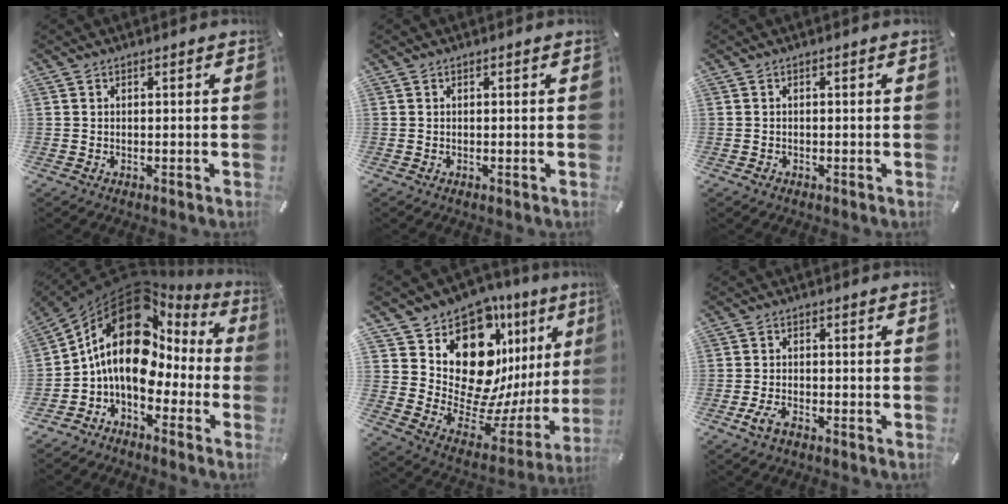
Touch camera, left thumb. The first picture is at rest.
{"total": 0.0}
{"total": 0.5, "force": [-0.2, 0.5, 0.2], "torque": [-0.003, 0.004, -0.006]}
{"total": 18.2, "force": [3.1, 12.2, 13.2], "torque": [-0.252, -0.019, 0.048]}
{"total": 17.8, "force": [9.6, 11.1, 10.0], "torque": [-0.146, -0.108, 0.175]}
{"total": 3.9, "force": [-2.2, 1.9, 2.6], "torque": [-0.061, 0.004, -0.045]}